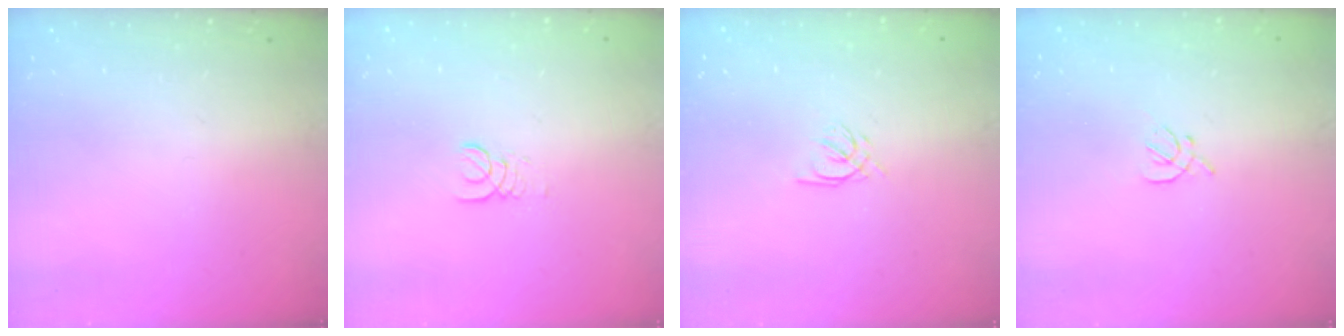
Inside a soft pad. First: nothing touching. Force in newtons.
{"total": 1.4, "press": 1.4, "slide": 0.2}
{"total": 2.4, "press": 2.4, "slide": 0.3}
{"total": 1.6, "press": 1.5, "slide": 0.5}